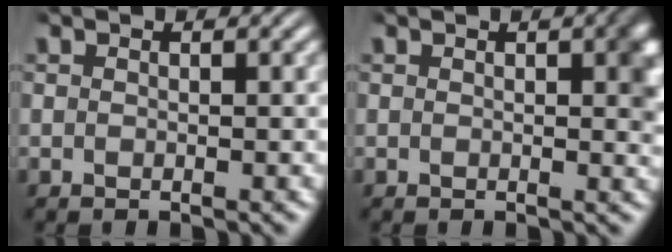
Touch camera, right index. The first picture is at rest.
{"total": 2.2, "force": [0.2, 0.5, 2.2], "torque": [-0.017, -0.003, 0.003]}